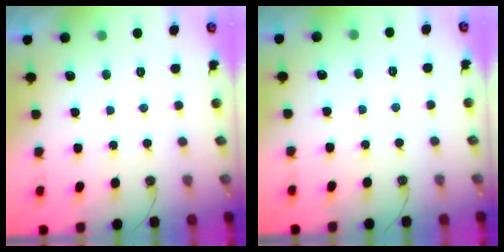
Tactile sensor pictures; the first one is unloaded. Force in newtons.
{"total": 2.9, "press": 2.9, "slide": 0.3}